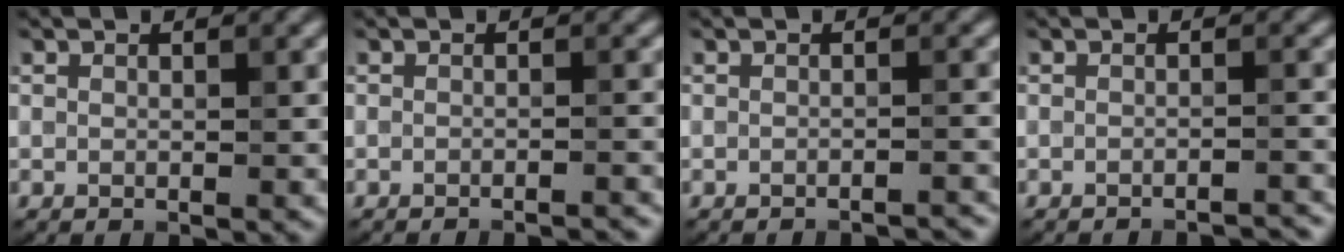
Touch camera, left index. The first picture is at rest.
{"total": 2.6, "force": [-2.3, 0.5, 1.1], "torque": [-0.006, 0.010, -0.034]}
{"total": 2.4, "force": [-2.2, 0.3, 1.0], "torque": [-0.001, 0.006, -0.030]}
{"total": 3.1, "force": [-2.9, 0.4, 1.1], "torque": [-0.006, 0.014, -0.038]}